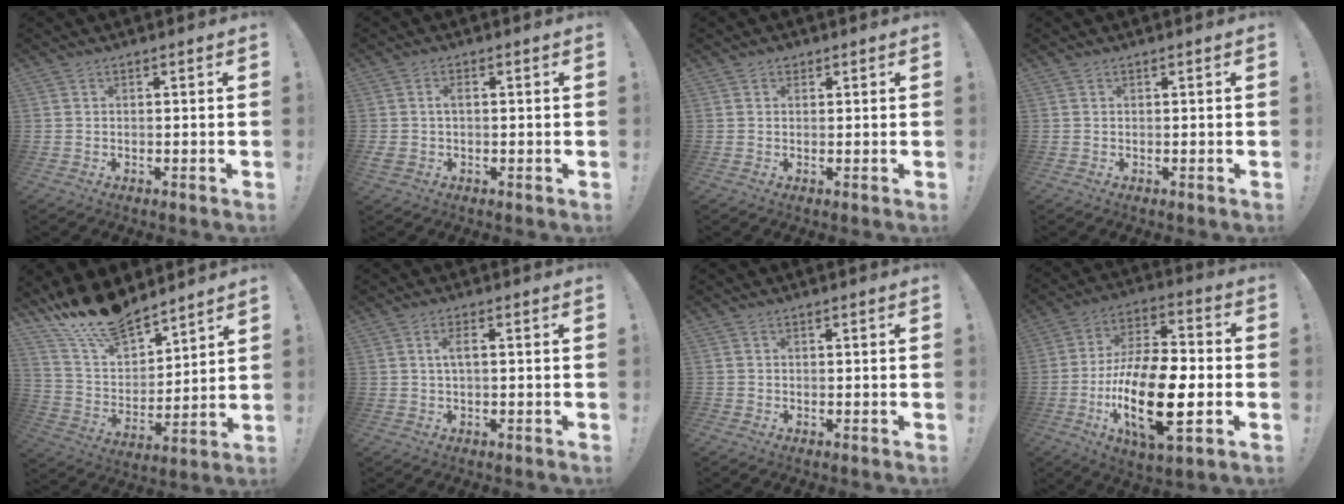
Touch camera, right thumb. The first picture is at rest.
{"total": 2.3, "force": [0.1, 1.1, 2.0], "torque": [-0.042, 0.003, 0.002]}
{"total": 1.6, "force": [0.9, 1.2, 0.4], "torque": [0.004, -0.003, 0.015]}
{"total": 0.0}
{"total": 16.5, "force": [14.3, 5.7, 6.0], "torque": [-0.136, -0.101, 0.263]}
{"total": 3.2, "force": [0.5, 0.5, 3.1], "torque": [-0.060, 0.004, 0.006]}
{"total": 0.8, "force": [-0.4, 0.6, 0.1], "torque": [-0.004, 0.004, -0.007]}
{"total": 23.2, "force": [-6.7, 9.1, 20.3], "torque": [-0.386, 0.020, -0.110]}